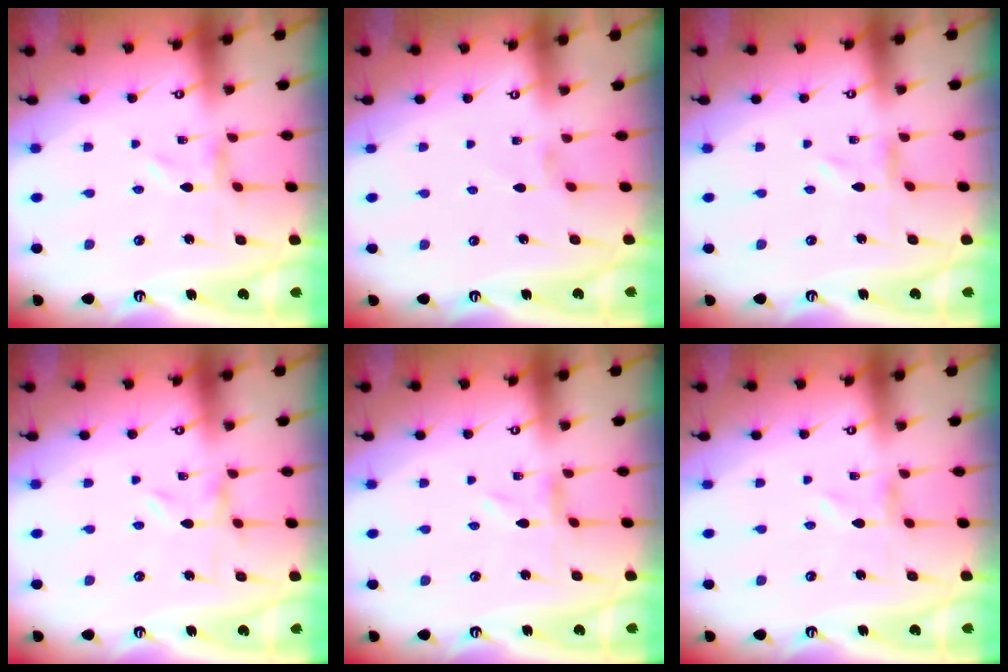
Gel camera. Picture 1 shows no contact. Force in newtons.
{"total": 1.3, "press": 1.2, "slide": 0.4}
{"total": 0.0}
{"total": 0.0}
{"total": 0.0}
{"total": 0.0}